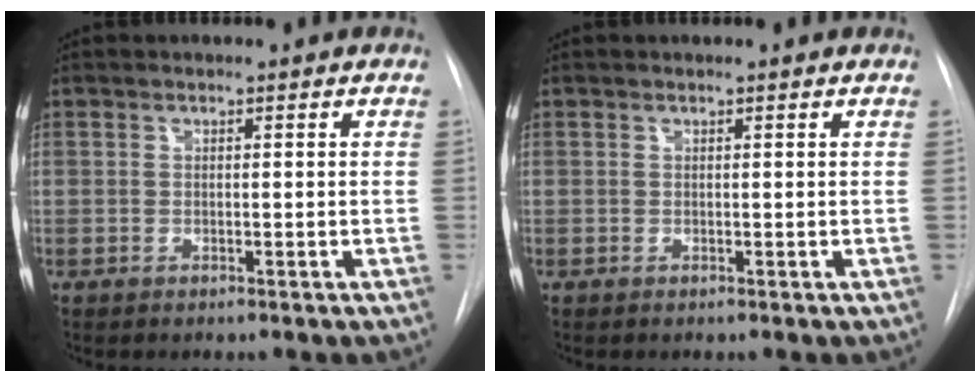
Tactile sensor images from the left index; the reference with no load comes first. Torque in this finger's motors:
{"motor_torque": [0.04, -0.01, -0.01, -0.01]}